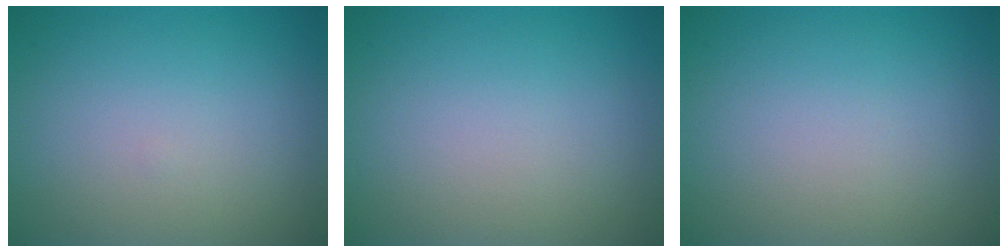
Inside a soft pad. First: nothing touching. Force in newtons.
{"total": 0.0}
{"total": 0.0}